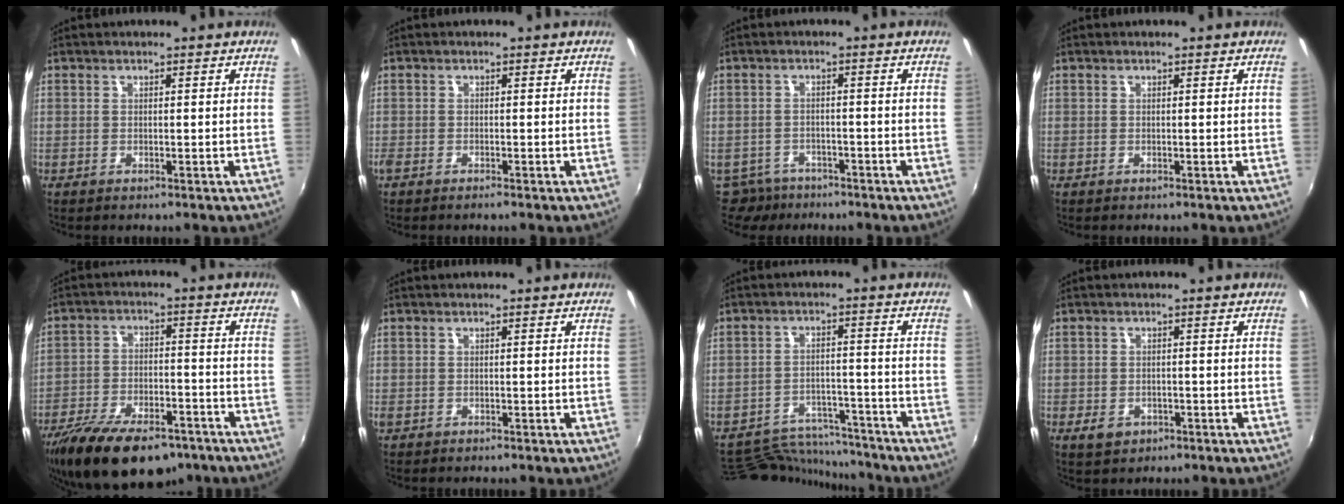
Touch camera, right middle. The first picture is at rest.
{"total": 1.2, "force": [-1.0, 0.2, 0.5], "torque": [-0.014, -0.004, -0.023]}
{"total": 6.4, "force": [-5.2, 3.6, 1.1], "torque": [-0.040, -0.003, -0.083]}
{"total": 0.0}
{"total": 19.8, "force": [-14.2, 8.1, 11.0], "torque": [-0.221, -0.032, -0.223]}
{"total": 0.8, "force": [-0.4, 0.6, 0.3], "torque": [-0.007, -0.003, -0.008]}
{"total": 12.9, "force": [-12.2, 3.5, 2.5], "torque": [-0.068, 0.023, -0.178]}
{"total": 3.6, "force": [-1.7, 2.6, 1.7], "torque": [-0.038, -0.002, -0.022]}